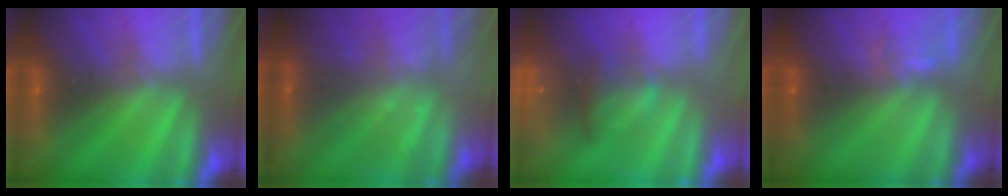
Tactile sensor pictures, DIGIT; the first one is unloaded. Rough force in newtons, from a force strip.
{"total": 2.2}
{"total": 5.5}
{"total": 4.0}